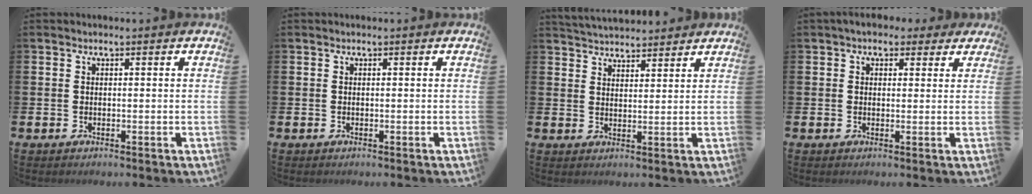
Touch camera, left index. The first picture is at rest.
{"total": 0.0}
{"total": 4.1, "force": [4.0, 0.6, -0.3], "torque": [0.001, -0.022, 0.074]}
{"total": 3.4, "force": [2.7, 1.8, 0.8], "torque": [-0.007, -0.006, 0.045]}